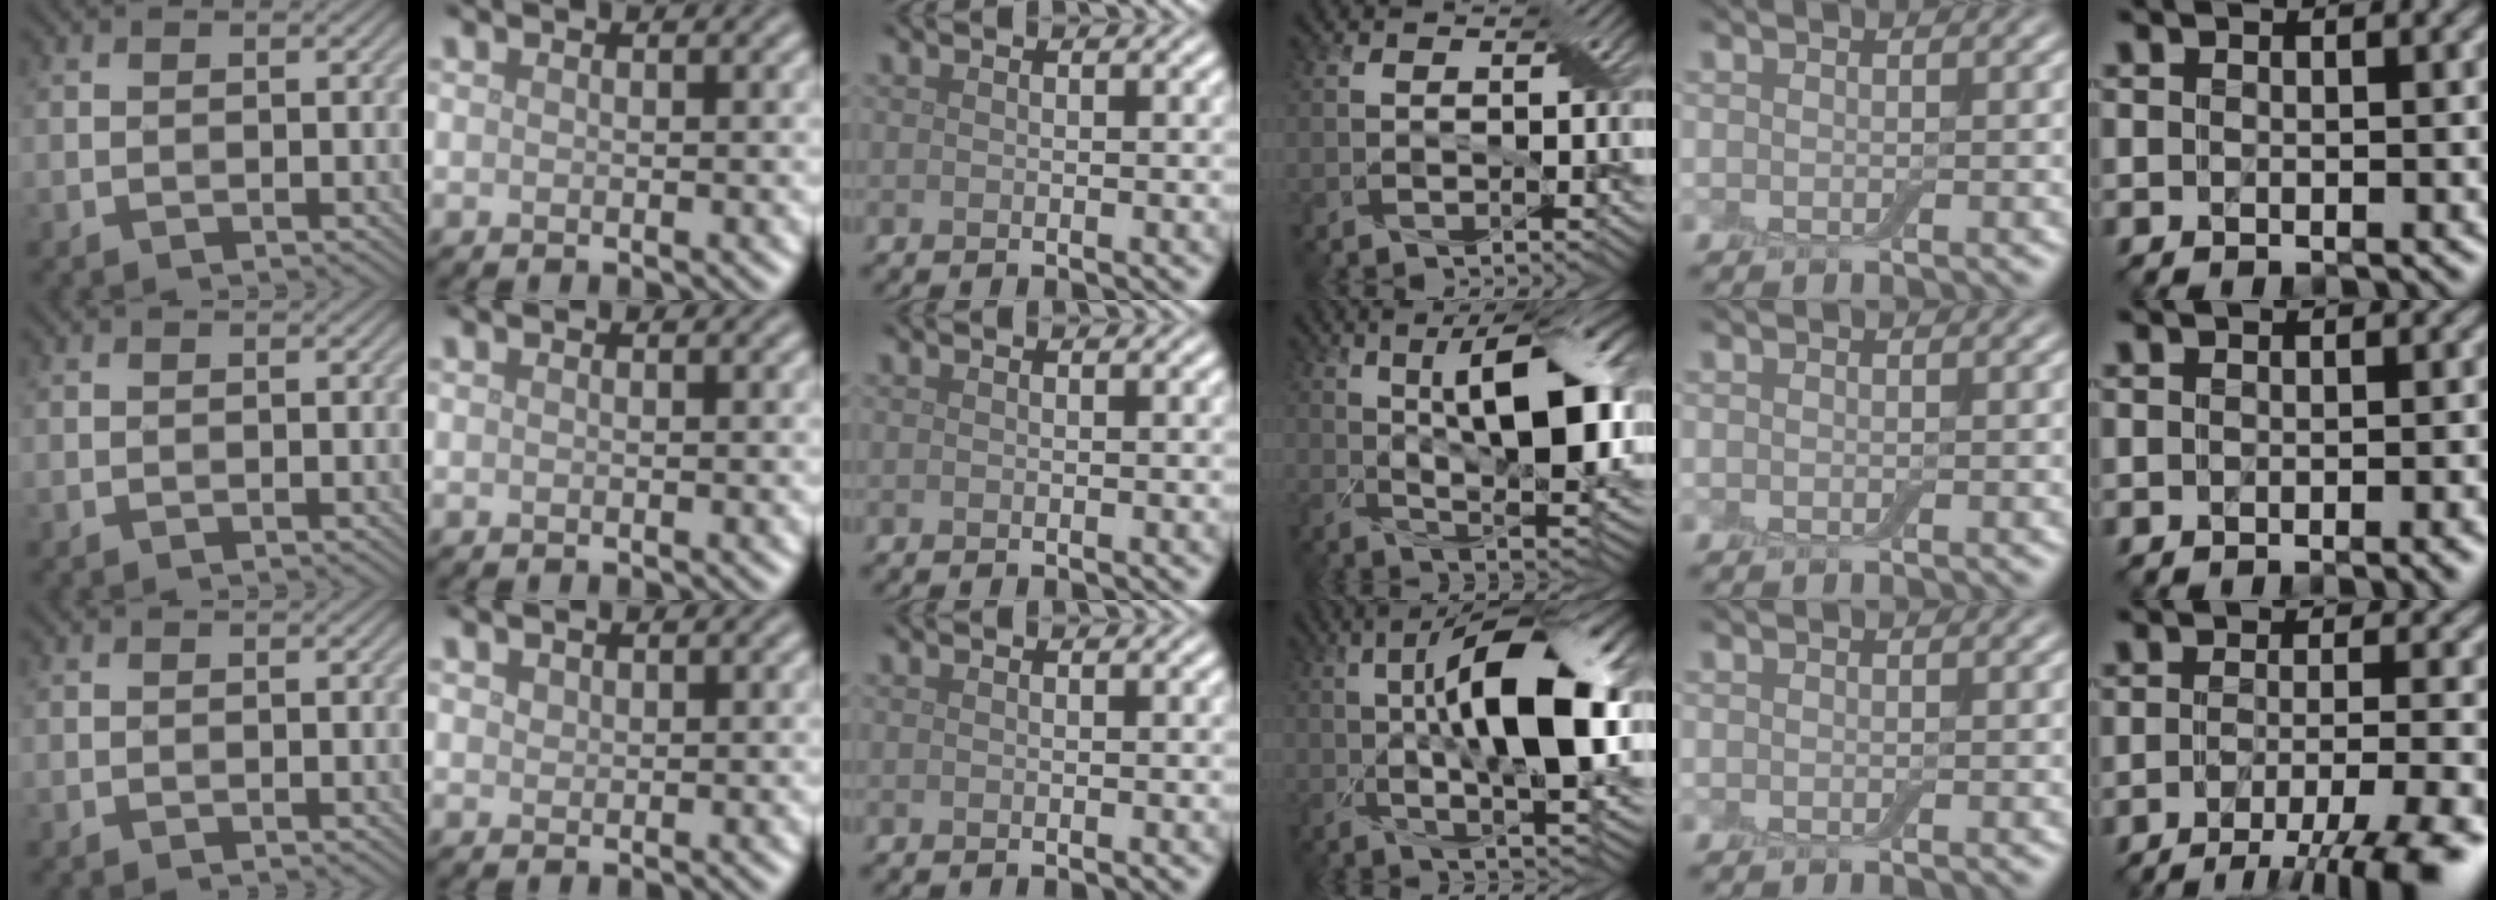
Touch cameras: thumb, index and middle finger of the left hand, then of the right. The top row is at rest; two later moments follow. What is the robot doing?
{"motion": "close", "object": "airpods case & airpods"}